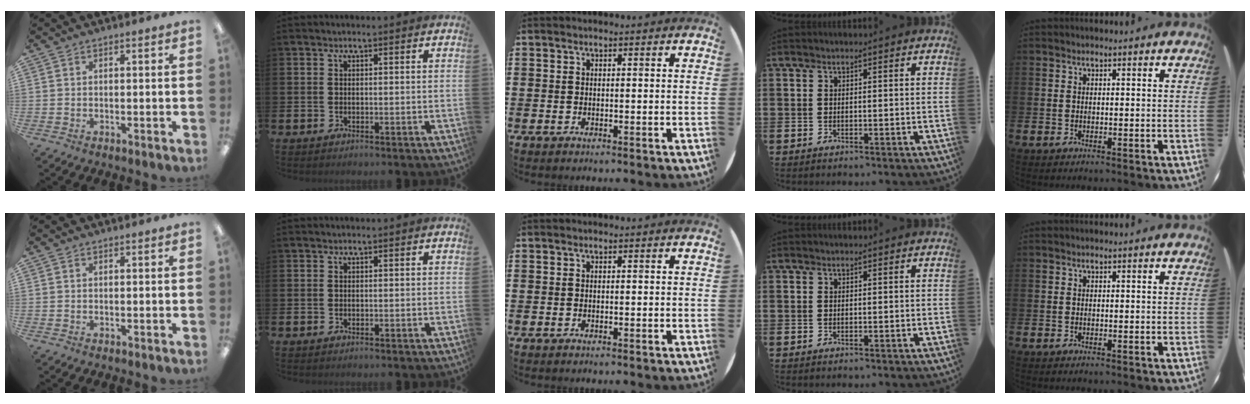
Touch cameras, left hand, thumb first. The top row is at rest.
{}